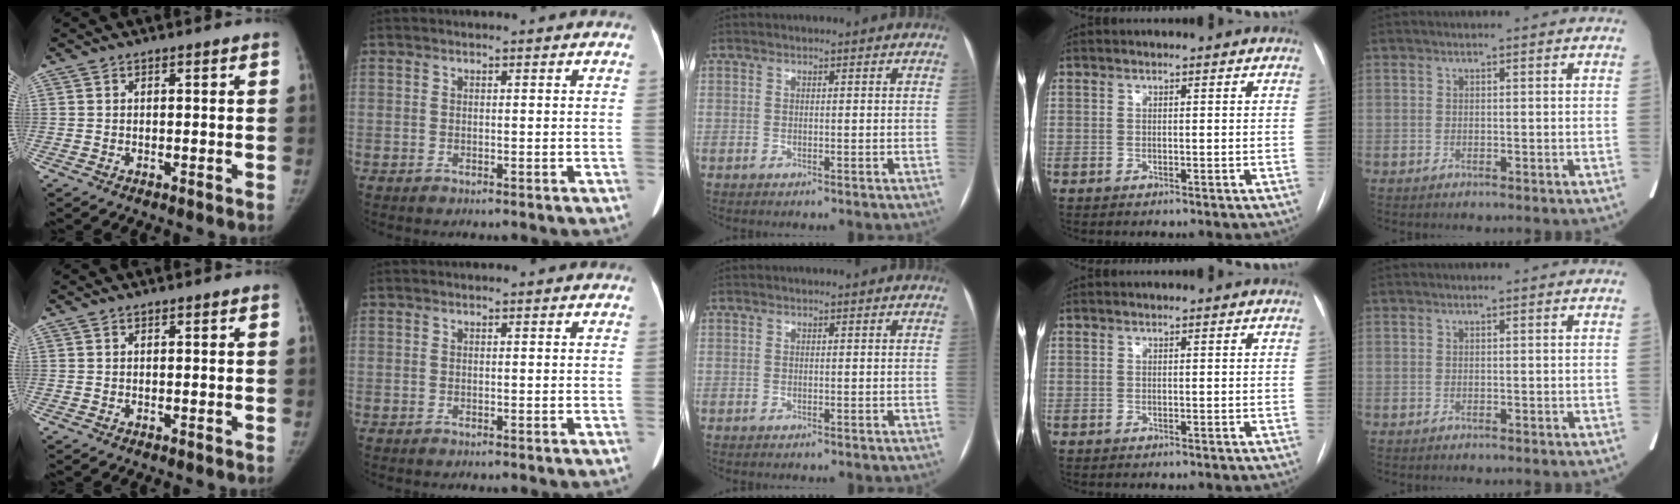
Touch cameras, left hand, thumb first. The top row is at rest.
{}